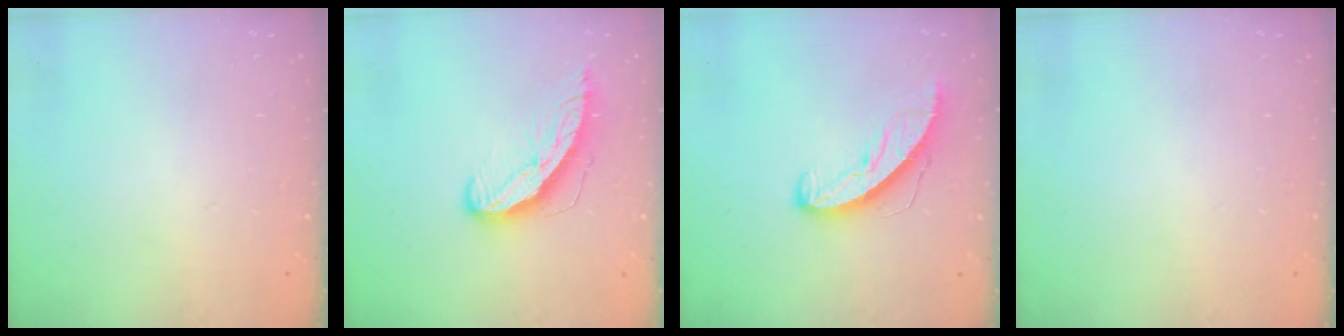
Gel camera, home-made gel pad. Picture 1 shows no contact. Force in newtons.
{"total": 10.0, "press": 10.0, "slide": 0.5}
{"total": 8.5, "press": 8.5, "slide": 0.6}
{"total": 0.0}